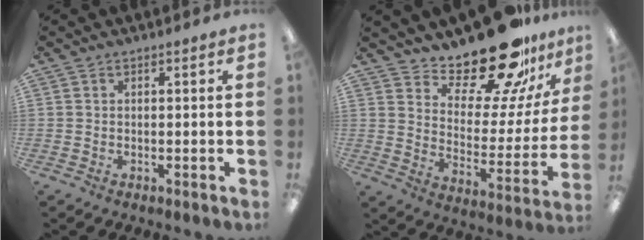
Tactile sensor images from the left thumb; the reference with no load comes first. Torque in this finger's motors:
{"motor_torque": [0.40, 0.33, 1.06, -1.71, 0.02]}